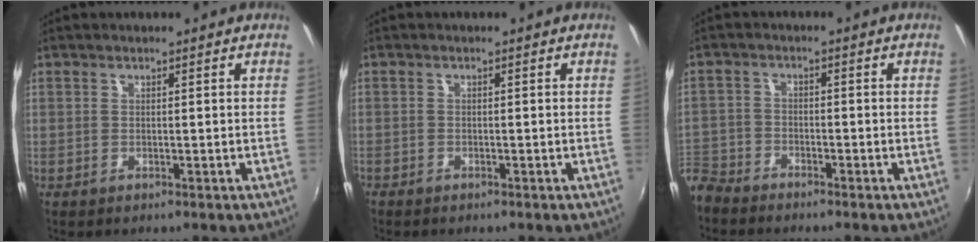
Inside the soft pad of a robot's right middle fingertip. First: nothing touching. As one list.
[{"total": 0.7, "force": [-0.6, 0.3, 0.2], "torque": [-0.007, 0.001, -0.011]}, {"total": 7.4, "force": [-6.2, 3.9, 1.2], "torque": [-0.056, 0.001, -0.131]}]